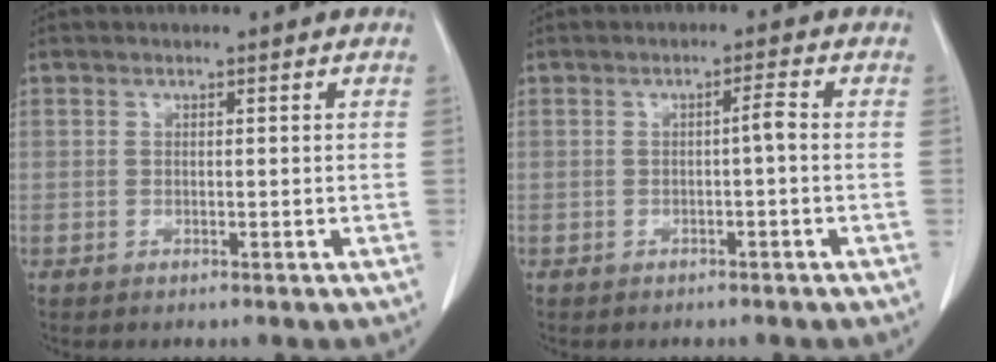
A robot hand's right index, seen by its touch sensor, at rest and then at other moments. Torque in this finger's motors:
{"motor_torque": [0.35, -0.16, 0.01, 0.04]}